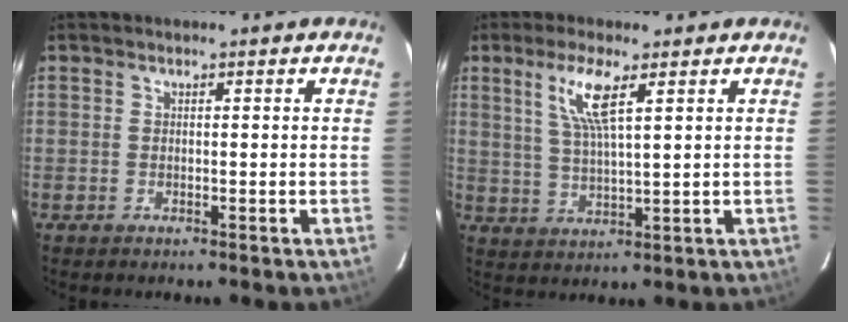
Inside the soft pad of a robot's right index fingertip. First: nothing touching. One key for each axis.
{"total": 7.1, "fx": 3.4, "fy": 0.9, "fz": 6.1, "tx": -0.124, "ty": -0.002, "tz": 0.070}